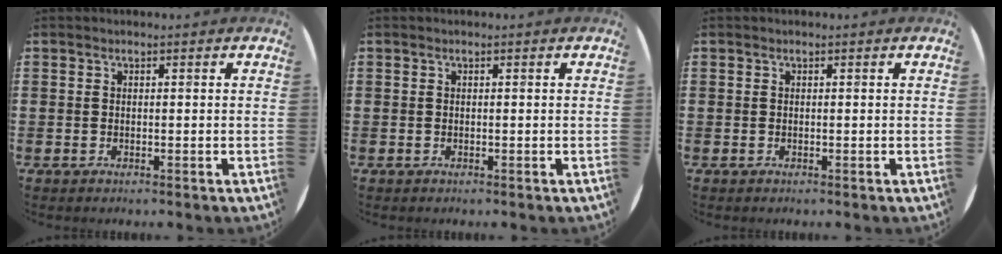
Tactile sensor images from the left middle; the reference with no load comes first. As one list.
[{"total": 0.0}, {"total": 0.0}]